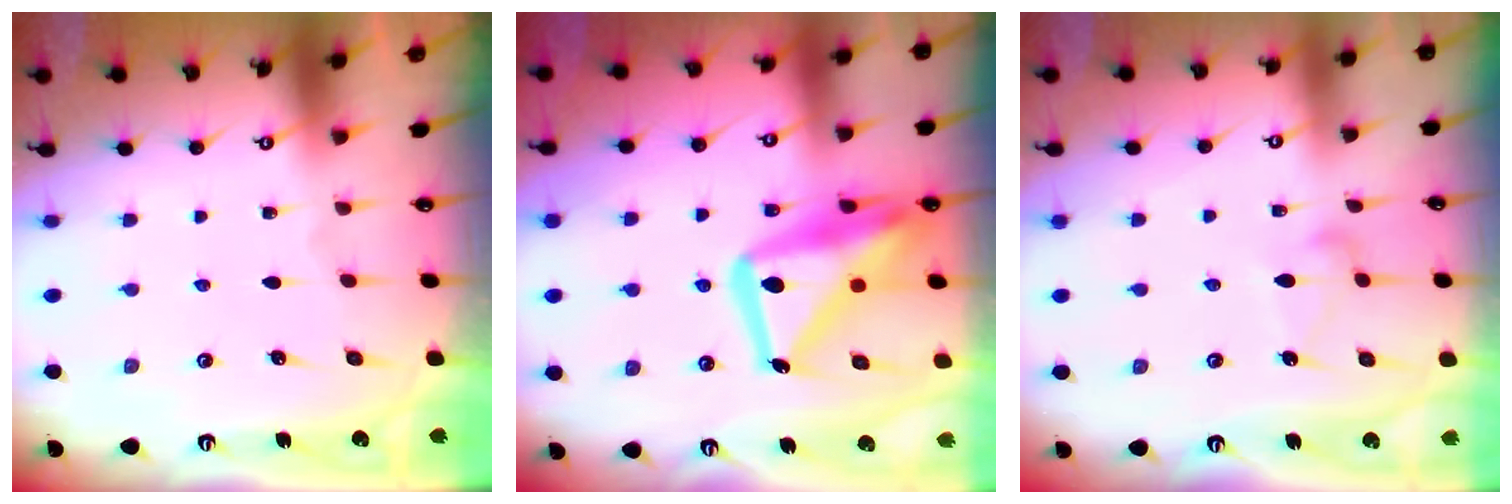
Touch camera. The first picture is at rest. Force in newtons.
{"total": 20.7, "press": 20.6, "slide": 2.0}
{"total": 7.2, "press": 7.2, "slide": 0.4}